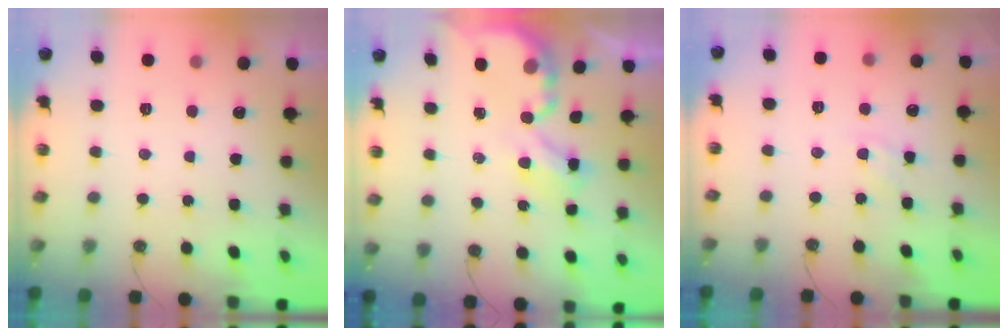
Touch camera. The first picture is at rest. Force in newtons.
{"total": 3.8, "press": 3.8, "slide": 0.2}
{"total": 5.2, "press": 5.2, "slide": 0.6}